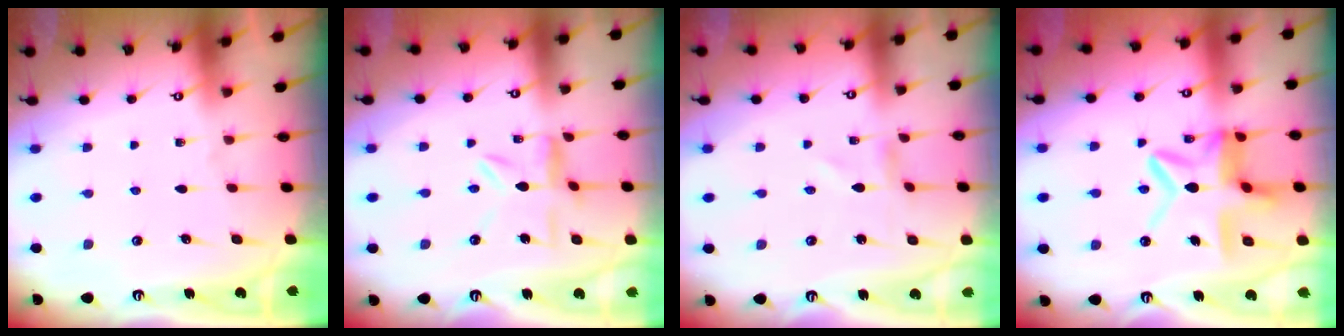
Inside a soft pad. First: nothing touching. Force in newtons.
{"total": 7.0, "press": 6.9, "slide": 0.6}
{"total": 1.2, "press": 1.1, "slide": 0.1}
{"total": 13.9, "press": 13.9, "slide": 1.0}